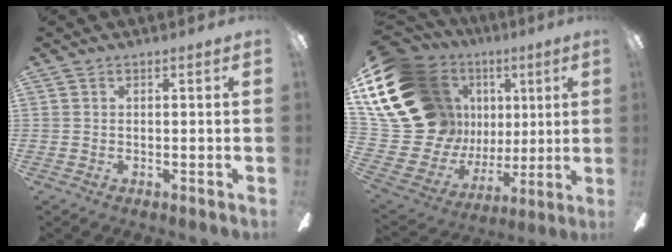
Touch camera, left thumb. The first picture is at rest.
{"total": 23.7, "force": [9.2, 18.4, 11.9], "torque": [-0.233, -0.063, 0.220]}